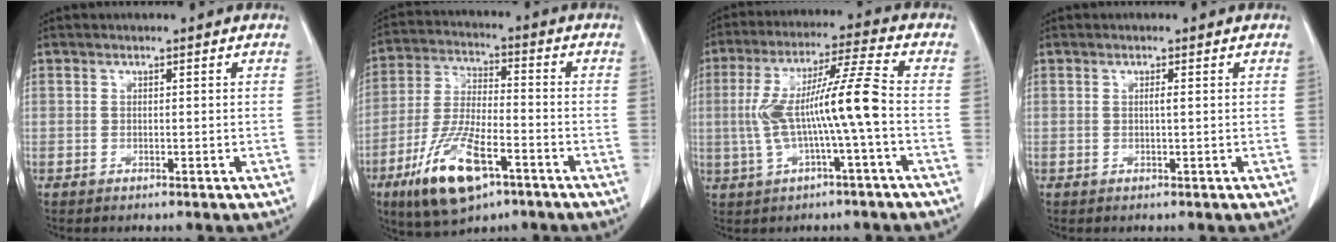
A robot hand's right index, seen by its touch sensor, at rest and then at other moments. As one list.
[{"total": 13.8, "force": [-7.2, 4.3, 10.9], "torque": [-0.225, -0.015, -0.125]}, {"total": 11.4, "force": [-1.2, -0.4, 11.4], "torque": [-0.215, 0.023, -0.023]}, {"total": 0.7, "force": [0.1, -0.1, 0.7], "torque": [-0.013, 0.000, 0.001]}]